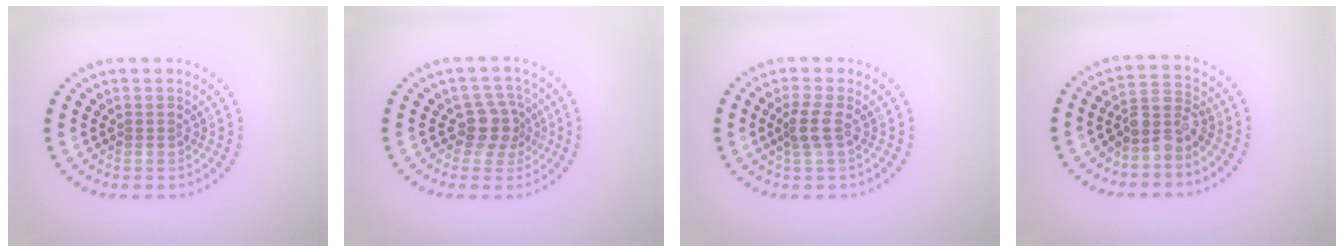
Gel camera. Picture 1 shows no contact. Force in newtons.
{"total": 2.8, "press": 2.3, "slide": 1.7}
{"total": 1.8, "press": 1.5, "slide": 1.0}
{"total": 2.9, "press": 2.2, "slide": 1.9}